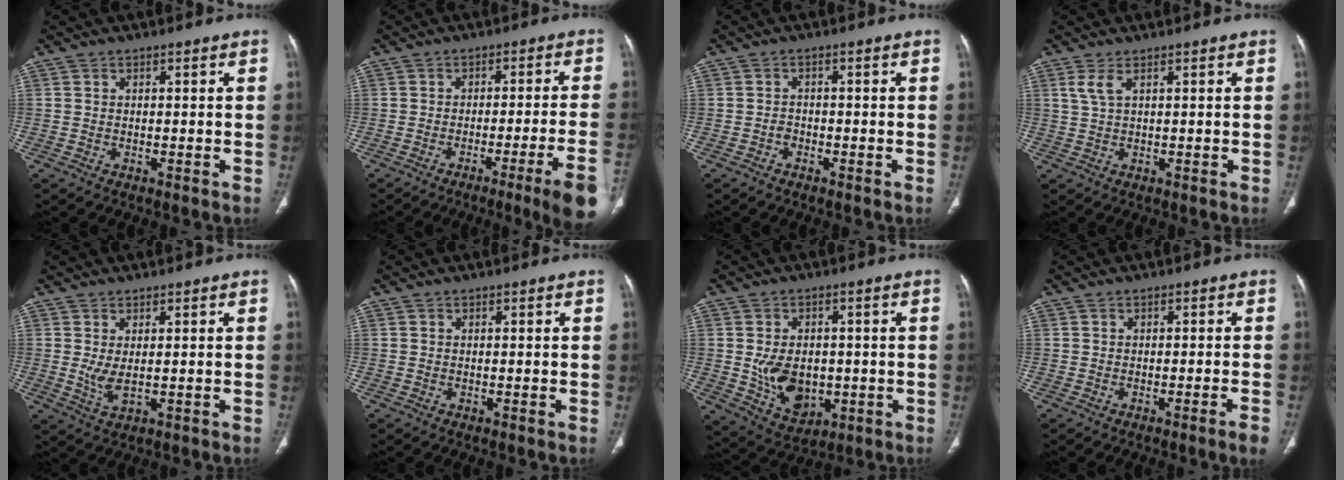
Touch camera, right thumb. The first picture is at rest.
{"total": 10.3, "force": [-5.5, -1.1, 8.6], "torque": [-0.124, 0.013, -0.079]}
{"total": 1.2, "force": [-0.8, 0.9, 0.4], "torque": [-0.004, 0.006, -0.014]}
{"total": 2.3, "force": [1.0, 0.2, 2.0], "torque": [-0.058, 0.004, 0.030]}
{"total": 3.2, "force": [0.3, 1.3, 3.0], "torque": [-0.065, -0.011, 0.016]}
{"total": 0.0}
{"total": 9.9, "force": [-0.9, 7.1, 6.8], "torque": [-0.091, -0.005, 0.008]}
{"total": 2.8, "force": [-1.7, -0.3, 2.3], "torque": [-0.038, 0.000, -0.022]}